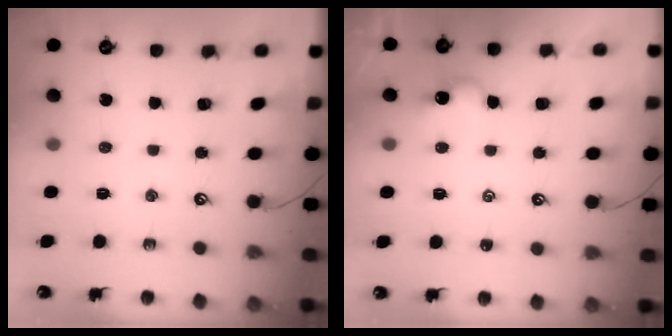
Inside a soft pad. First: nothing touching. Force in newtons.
{"total": 2.1, "press": 2.1, "slide": 0.5}